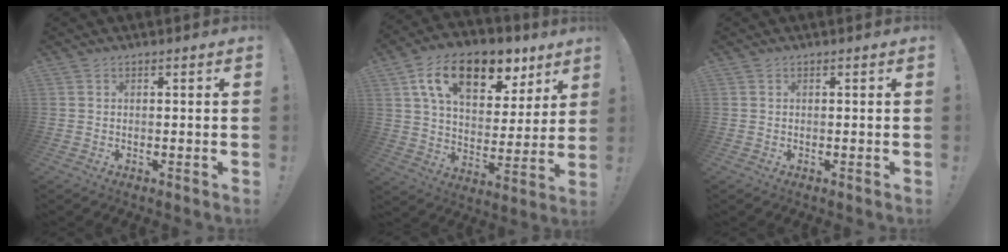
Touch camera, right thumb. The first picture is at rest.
{"total": 18.8, "force": [10.2, 10.2, 12.0], "torque": [-0.197, -0.046, 0.178]}
{"total": 0.0}